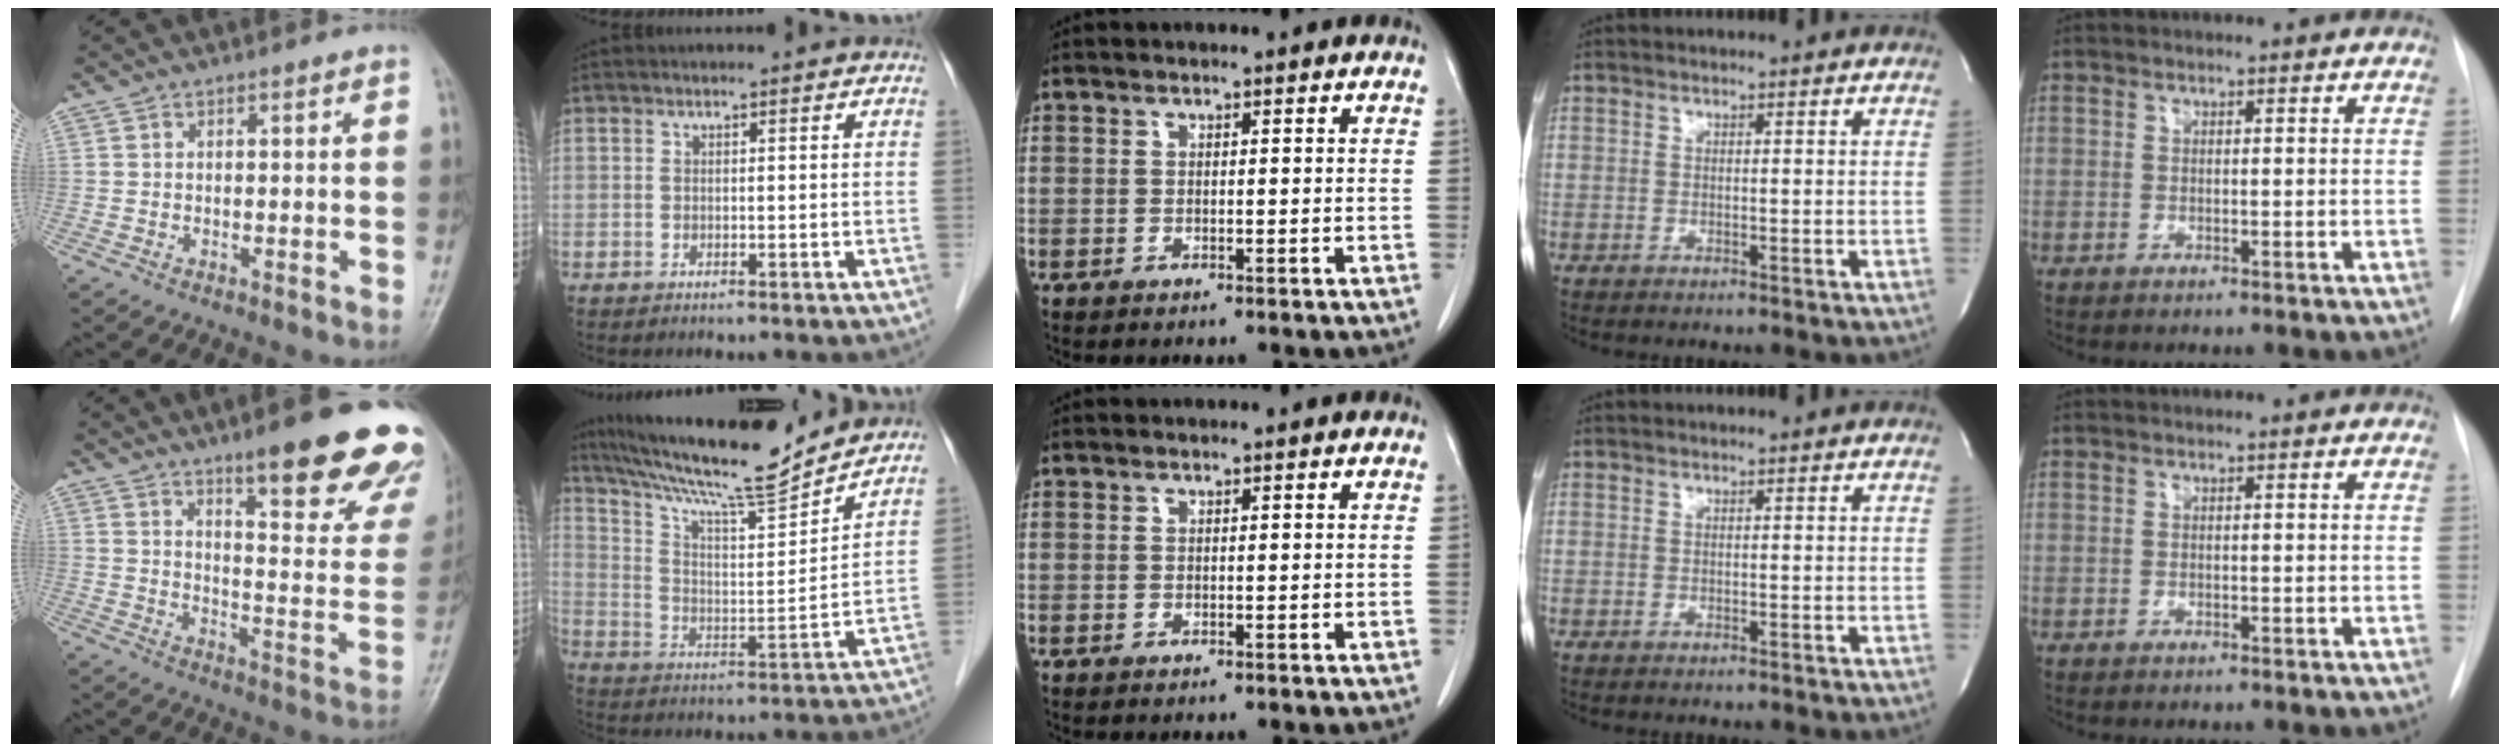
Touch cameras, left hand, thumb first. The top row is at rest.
{"thumb": {"total": 22.9, "force": [15.5, 5.2, 16.0], "torque": [-0.172, -0.081, 0.206]}, "index": {"total": 16.9, "force": [15.3, 0.0, 7.1], "torque": [-0.127, -0.004, 0.253]}}